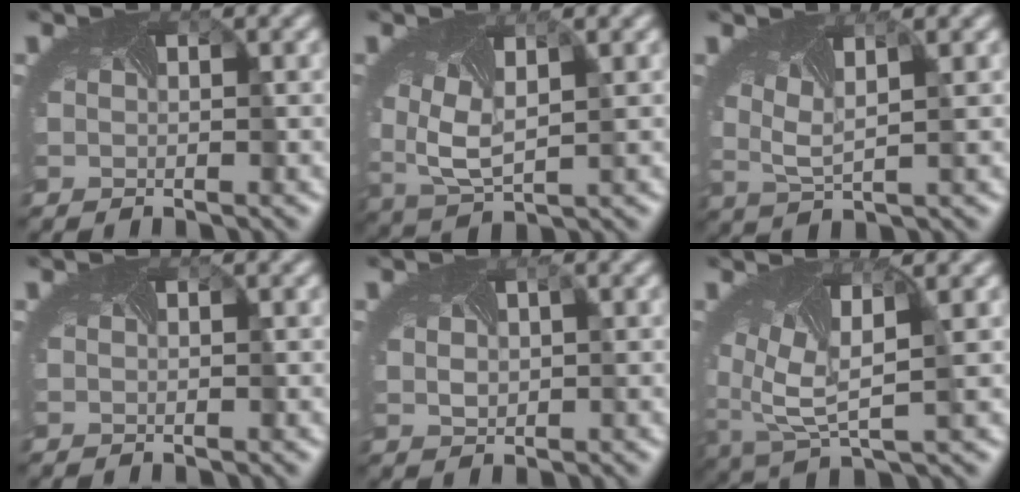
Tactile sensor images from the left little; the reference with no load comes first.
{"total": 4.6, "force": [0.7, 2.3, 3.9], "torque": [-0.099, -0.005, 0.017]}
{"total": 2.4, "force": [1.2, 0.5, 2.1], "torque": [-0.045, 0.001, 0.021]}
{"total": 0.0}
{"total": 1.7, "force": [0.4, 1.3, 1.0], "torque": [-0.022, 0.011, 0.014]}
{"total": 6.5, "force": [0.9, 2.9, 5.7], "torque": [-0.131, -0.006, 0.020]}